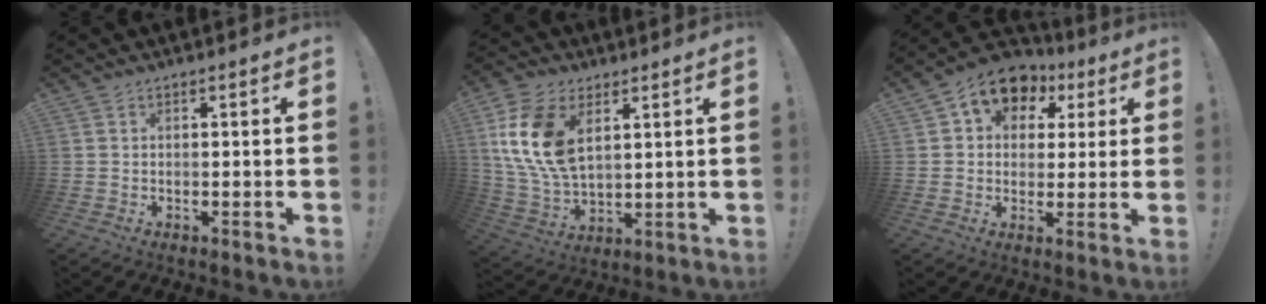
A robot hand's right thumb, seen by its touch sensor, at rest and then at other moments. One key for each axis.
{"total": 16.7, "fx": 6.0, "fy": 10.6, "fz": 11.5, "tx": -0.229, "ty": -0.023, "tz": 0.111}
{"total": 10.2, "fx": 4.5, "fy": 7.9, "fz": 4.5, "tx": -0.068, "ty": -0.023, "tz": 0.088}